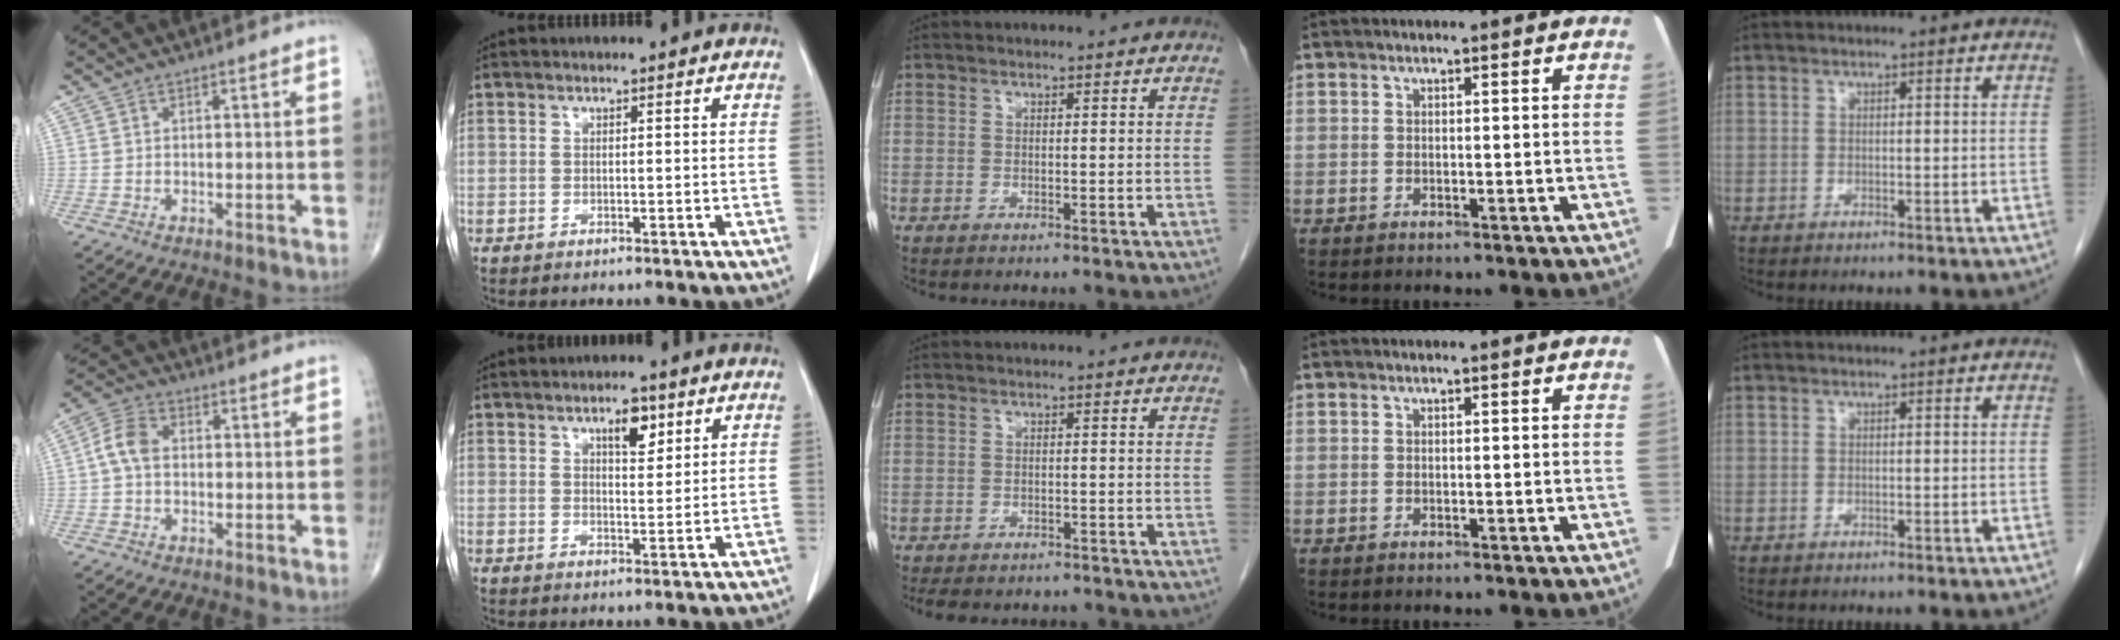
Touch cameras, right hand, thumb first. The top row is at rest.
{"thumb": {"total": 5.9, "force": [0.0, 4.1, 4.2], "torque": [-0.081, 0.020, -0.008]}, "index": {"total": 4.5, "force": [2.5, 1.6, 3.3], "torque": [-0.051, -0.001, 0.040]}, "middle": {"total": 9.3, "force": [-8.3, 3.1, 2.8], "torque": [-0.049, 0.002, -0.104]}}